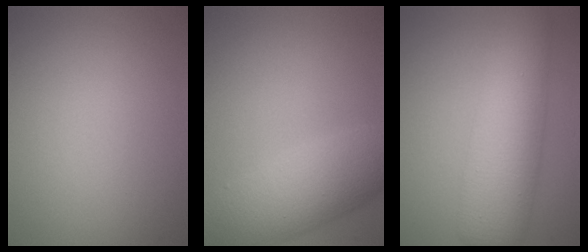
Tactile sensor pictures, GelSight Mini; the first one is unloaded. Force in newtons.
{"total": 7.3, "press": 7.3, "slide": 0.3}
{"total": 7.6, "press": 7.6, "slide": 0.1}